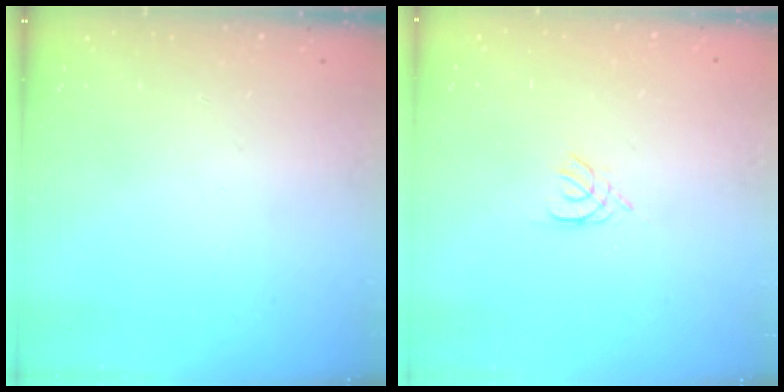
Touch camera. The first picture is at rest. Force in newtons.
{"total": 1.4, "press": 1.4, "slide": 0.3}